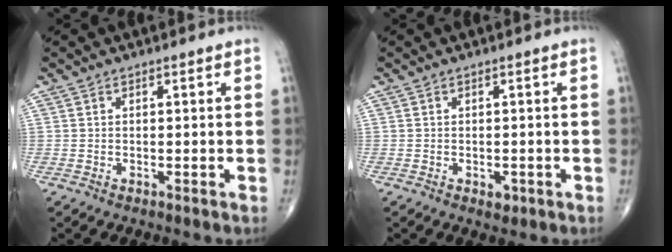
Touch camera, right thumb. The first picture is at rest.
{"total": 1.4, "force": [-0.6, 1.0, 0.8], "torque": [-0.006, 0.001, -0.004]}